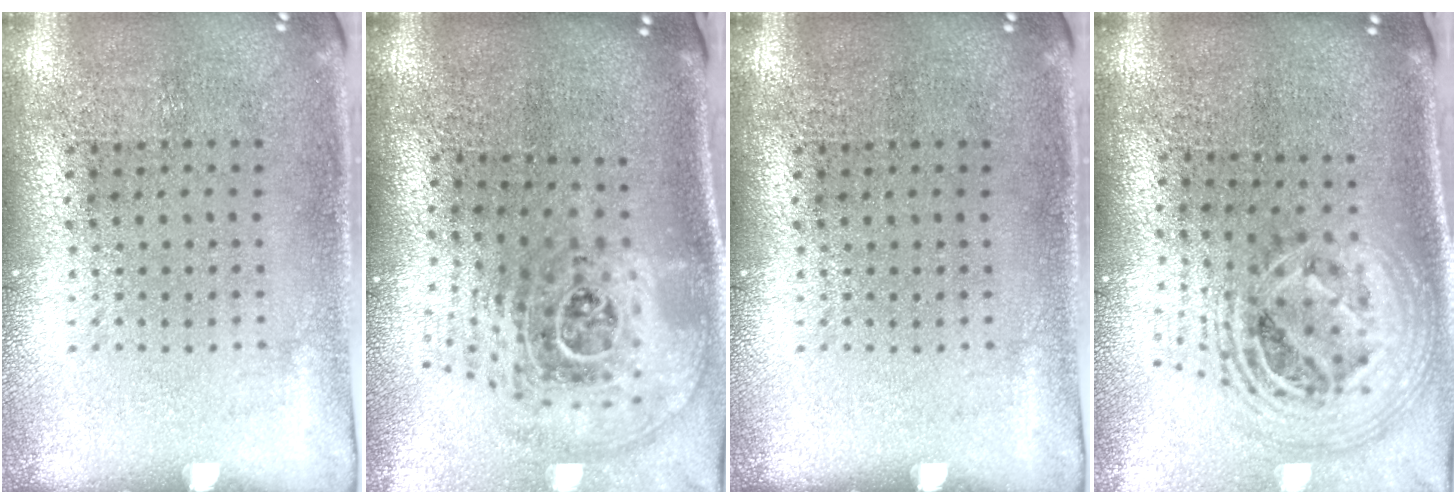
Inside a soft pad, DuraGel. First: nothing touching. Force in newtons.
{"total": 2.9, "press": 2.0, "slide": 2.1}
{"total": 0.0}
{"total": 2.5, "press": 1.8, "slide": 1.7}